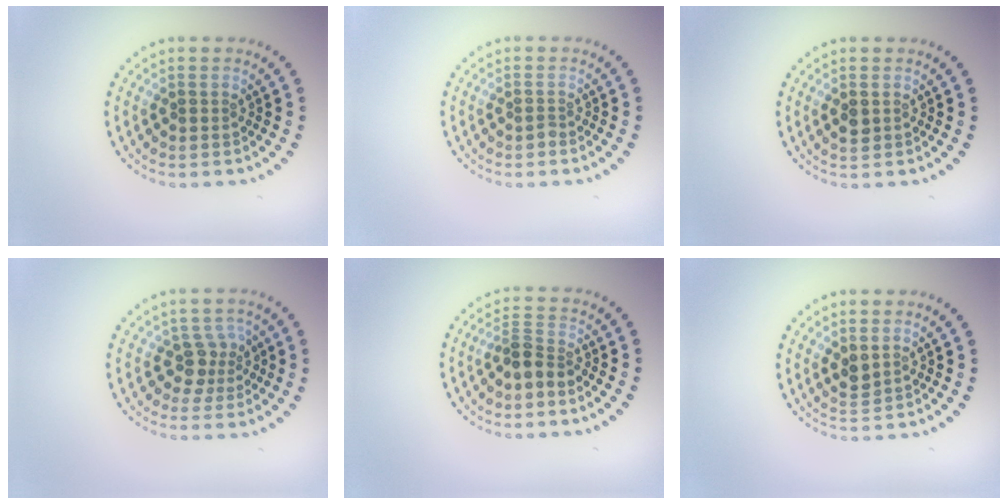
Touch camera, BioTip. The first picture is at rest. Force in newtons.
{"total": 0.6, "press": 0.3, "slide": 0.5}
{"total": 1.2, "press": 1.2, "slide": 0.1}
{"total": 2.2, "press": 1.8, "slide": 1.3}
{"total": 2.4, "press": 1.9, "slide": 1.5}
{"total": 1.1, "press": 1.0, "slide": 0.5}